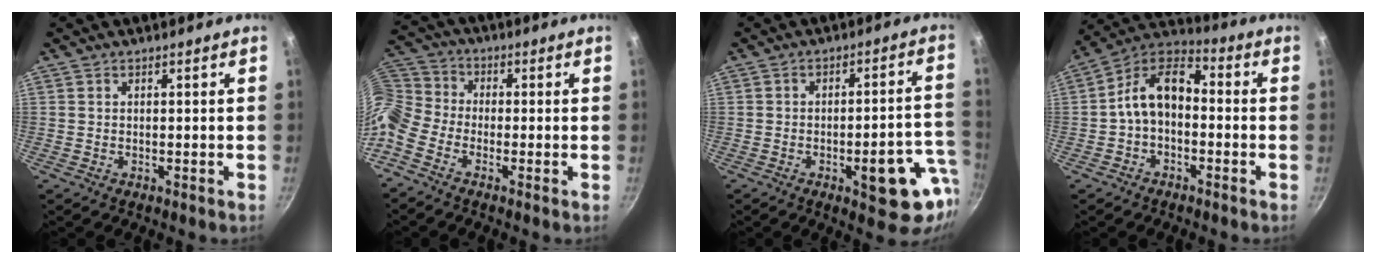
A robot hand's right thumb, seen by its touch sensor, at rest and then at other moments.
{"total": 8.7, "force": [-4.3, 5.9, 4.7], "torque": [-0.101, 0.048, -0.117]}
{"total": 13.6, "force": [-4.8, 5.2, 11.6], "torque": [-0.101, 0.034, -0.059]}
{"total": 10.9, "force": [-1.2, 7.0, 8.3], "torque": [-0.131, 0.050, -0.040]}